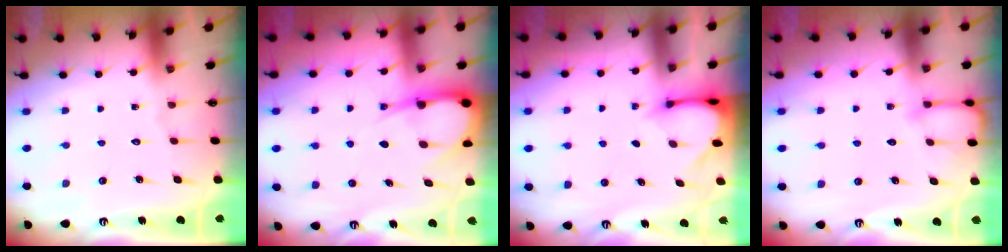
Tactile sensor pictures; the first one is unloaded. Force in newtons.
{"total": 7.7, "press": 7.6, "slide": 0.9}
{"total": 3.2, "press": 3.2, "slide": 0.3}
{"total": 4.3, "press": 4.3, "slide": 0.4}